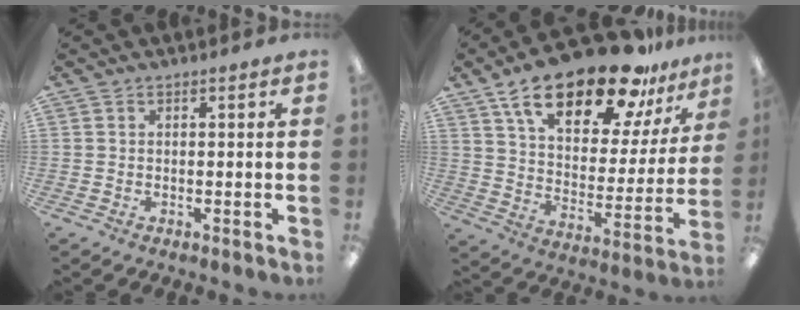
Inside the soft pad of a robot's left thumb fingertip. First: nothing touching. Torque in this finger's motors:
{"motor_torque": [0.70, 0.71, 1.41, -1.37, 0.42]}